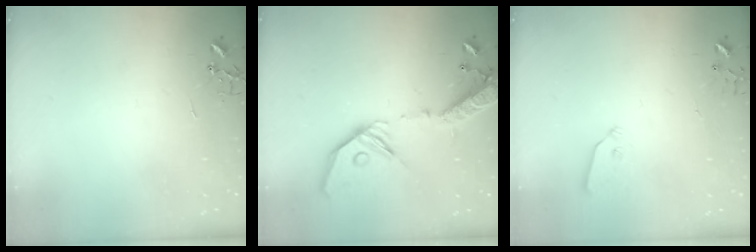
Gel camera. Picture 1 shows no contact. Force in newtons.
{"total": 21.3, "press": 20.9, "slide": 4.1}
{"total": 4.3, "press": 4.3, "slide": 0.3}